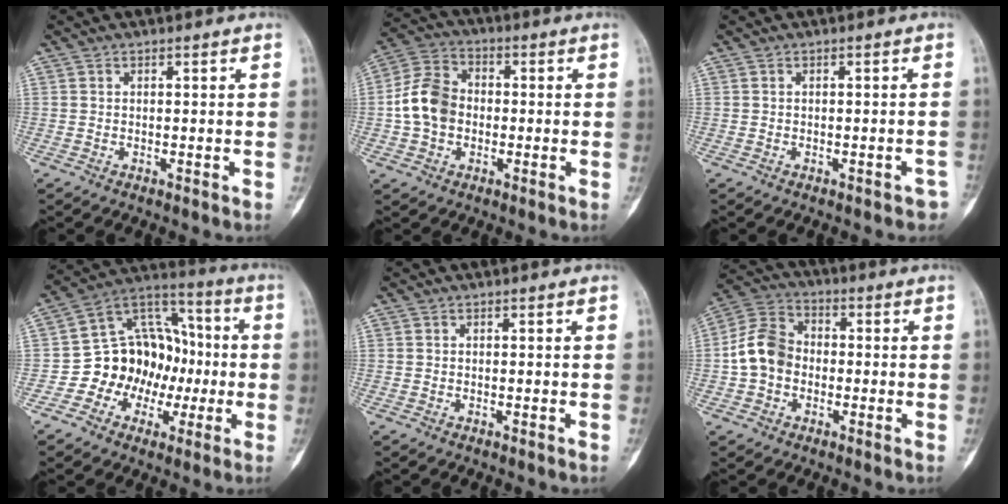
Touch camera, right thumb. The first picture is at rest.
{"total": 9.6, "force": [-0.9, 7.4, 6.0], "torque": [-0.101, 0.025, -0.027]}
{"total": 2.4, "force": [-1.8, 1.1, 1.1], "torque": [-0.008, 0.015, -0.016]}
{"total": 15.5, "force": [-2.9, 13.0, 8.0], "torque": [-0.069, 0.063, -0.051]}
{"total": 0.0}
{"total": 9.2, "force": [-1.1, 7.3, 5.5], "torque": [-0.092, 0.029, -0.035]}